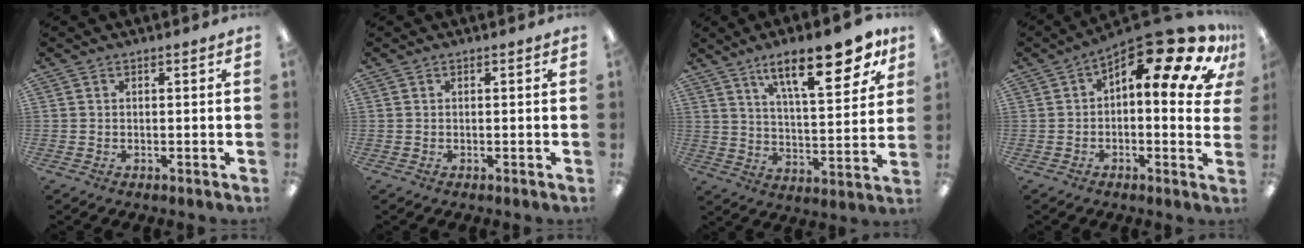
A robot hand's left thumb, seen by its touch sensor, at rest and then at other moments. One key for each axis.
{"total": 0.0}
{"total": 19.2, "fx": 12.2, "fy": 6.3, "fz": 13.5, "tx": -0.194, "ty": -0.064, "tz": 0.190}
{"total": 17.8, "fx": 9.8, "fy": 5.9, "fz": 13.7, "tx": -0.188, "ty": -0.076, "tz": 0.151}